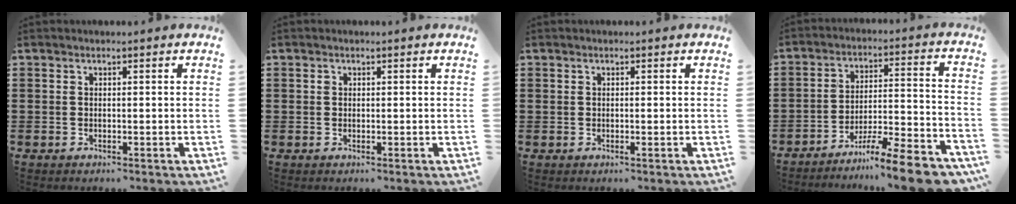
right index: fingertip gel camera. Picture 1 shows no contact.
{"total": 0.6, "force": [0.2, 0.5, 0.2], "torque": [-0.005, 0.002, 0.003]}
{"total": 0.6, "force": [-0.1, 0.0, 0.5], "torque": [-0.010, -0.005, -0.001]}
{"total": 11.2, "force": [-9.2, 0.7, 6.2], "torque": [-0.082, 0.024, -0.174]}